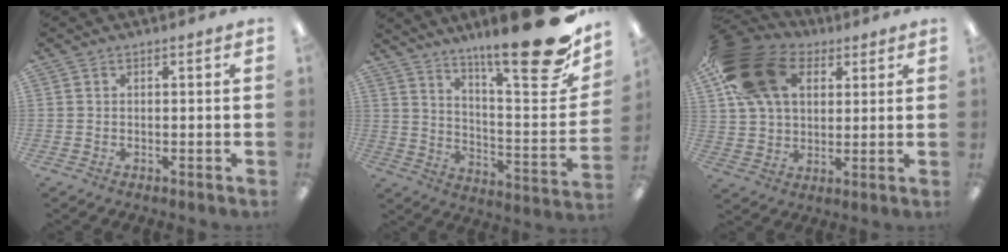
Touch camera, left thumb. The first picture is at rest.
{"total": 22.4, "force": [15.6, 4.3, 15.5], "torque": [-0.213, -0.122, 0.246]}
{"total": 19.2, "force": [7.7, 13.1, 11.8], "torque": [-0.219, -0.004, 0.145]}